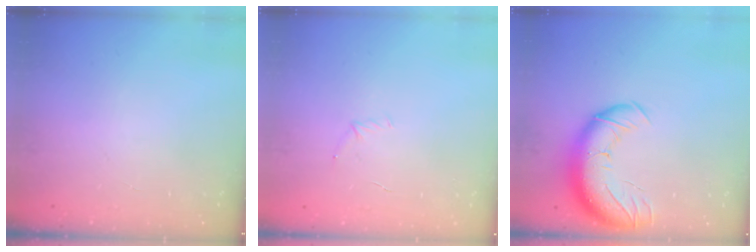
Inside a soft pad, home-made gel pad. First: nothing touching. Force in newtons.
{"total": 4.2, "press": 4.0, "slide": 1.1}
{"total": 15.2, "press": 14.7, "slide": 3.6}